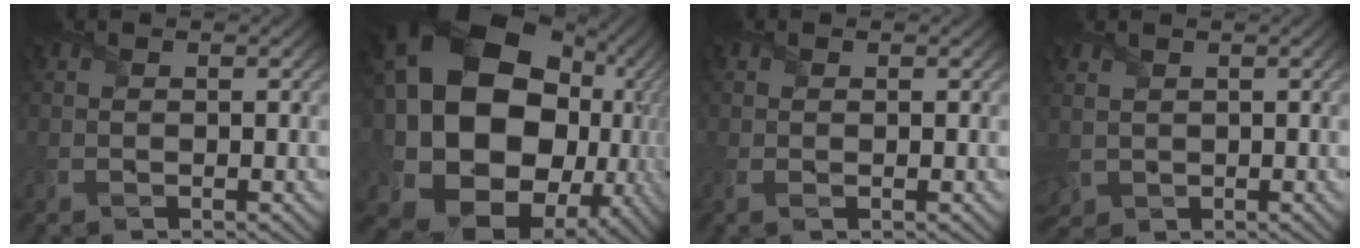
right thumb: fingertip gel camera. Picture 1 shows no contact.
{"total": 21.5, "force": [0.5, 16.8, 13.3], "torque": [-0.295, -0.070, 0.052]}
{"total": 0.9, "force": [0.0, 0.5, 0.7], "torque": [-0.018, 0.000, 0.001]}
{"total": 2.3, "force": [0.7, 2.1, 0.7], "torque": [-0.040, -0.003, 0.014]}